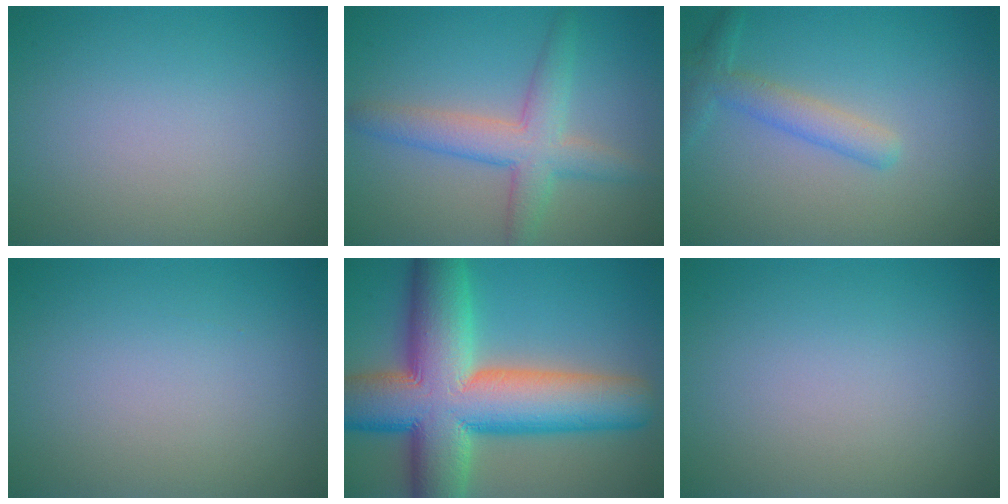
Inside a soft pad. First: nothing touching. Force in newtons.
{"total": 4.7, "press": 4.7, "slide": 0.2}
{"total": 2.6, "press": 2.6, "slide": 0.1}
{"total": 0.0}
{"total": 15.8, "press": 15.8, "slide": 0.9}
{"total": 0.0}